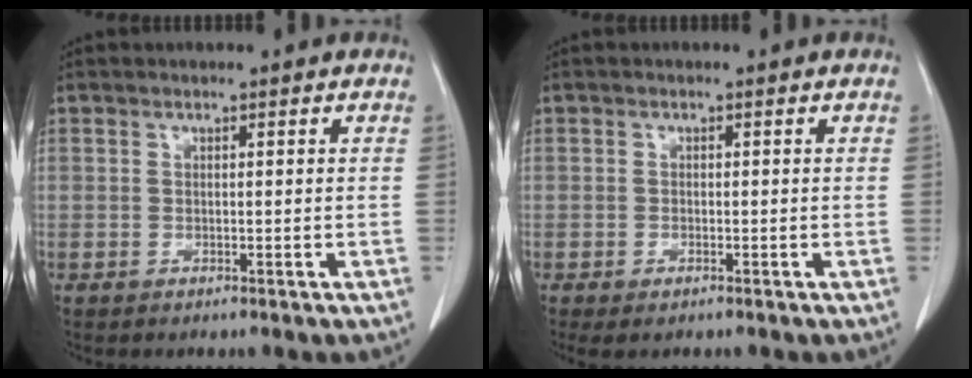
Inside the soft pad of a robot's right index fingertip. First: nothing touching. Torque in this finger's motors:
{"motor_torque": [0.32, -0.26, 0.14, 0.03]}